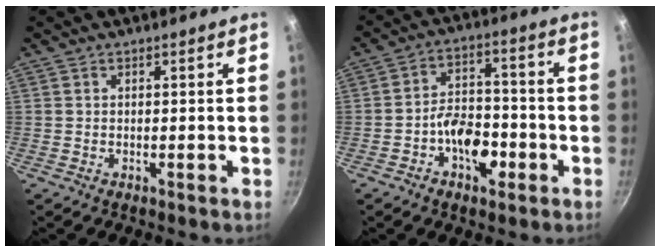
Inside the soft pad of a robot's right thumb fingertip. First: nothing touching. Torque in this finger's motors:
{"motor_torque": [1.06, 0.37, 0.74, -0.49, 0.05]}